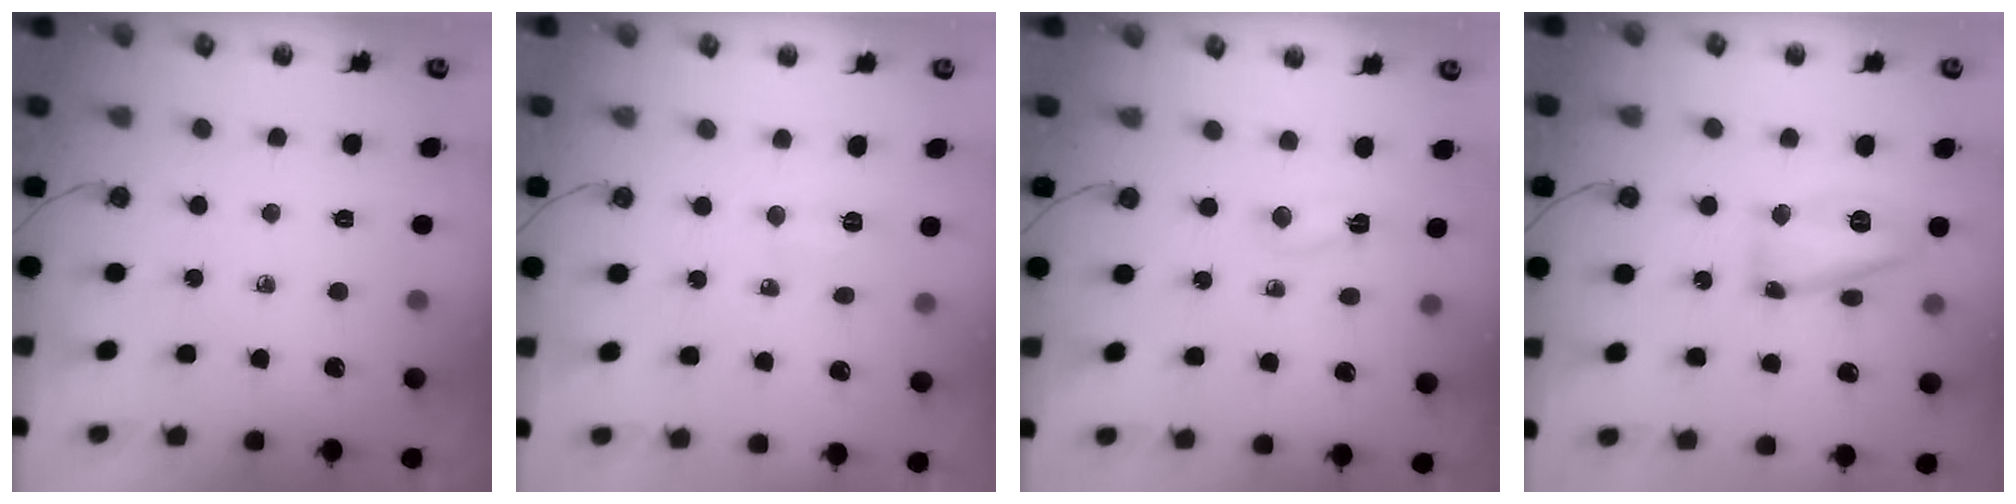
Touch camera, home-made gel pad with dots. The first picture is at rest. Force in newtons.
{"total": 3.4, "press": 3.2, "slide": 1.2}
{"total": 2.4, "press": 2.2, "slide": 0.8}
{"total": 12.5, "press": 12.2, "slide": 2.5}